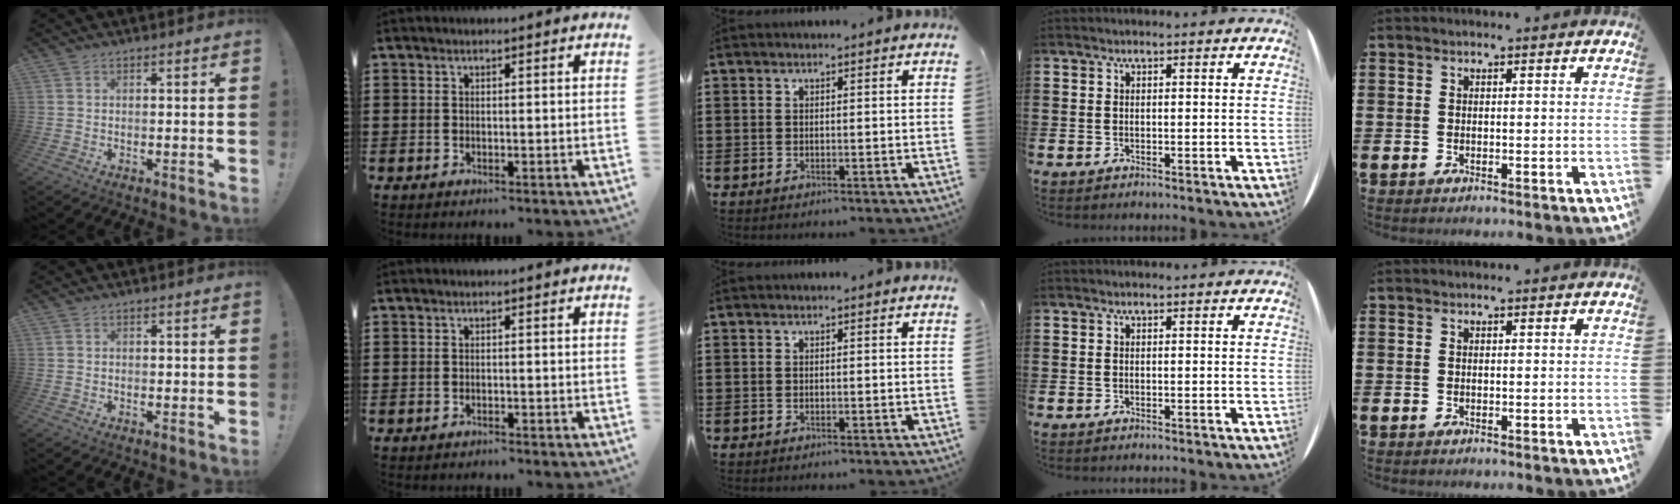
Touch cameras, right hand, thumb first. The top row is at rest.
{"thumb": {"total": 0.6, "force": [-0.3, 0.5, 0.2], "torque": [-0.002, 0.002, -0.005]}, "index": {"total": 0.6, "force": [-0.6, 0.0, 0.0], "torque": [-0.003, -0.003, -0.011]}}